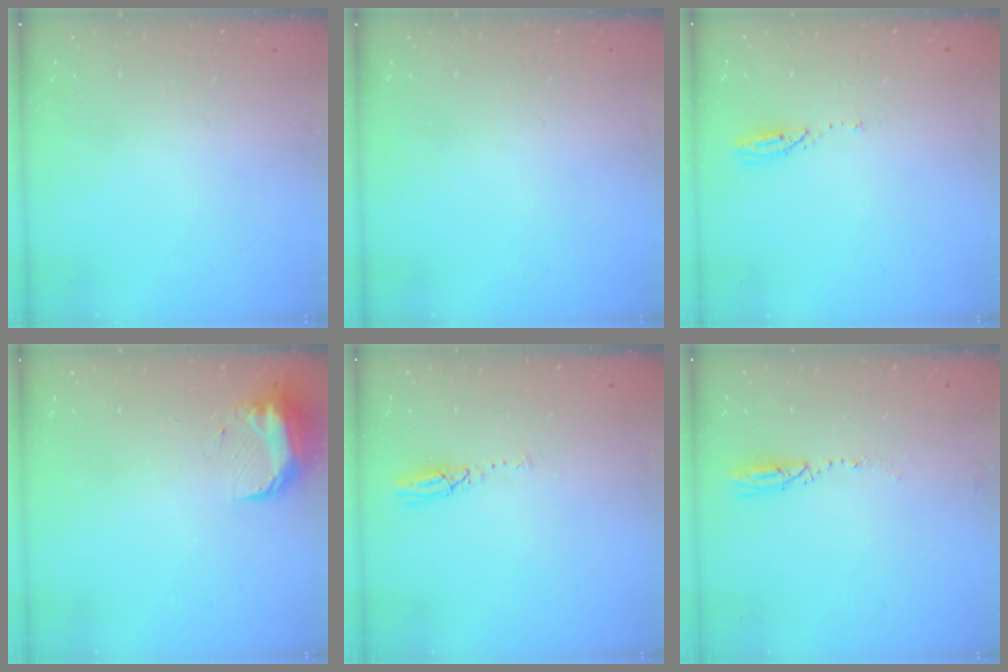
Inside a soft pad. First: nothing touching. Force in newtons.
{"total": 0.0}
{"total": 3.0, "press": 2.9, "slide": 0.3}
{"total": 9.7, "press": 9.7, "slide": 0.7}
{"total": 3.6, "press": 3.6, "slide": 0.2}
{"total": 3.3, "press": 3.2, "slide": 0.8}